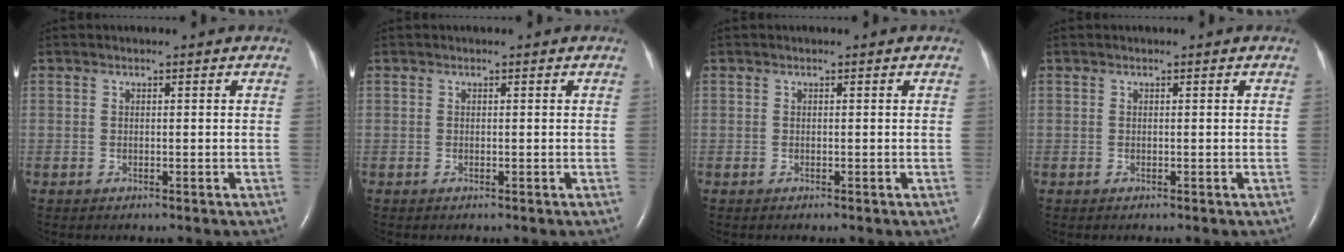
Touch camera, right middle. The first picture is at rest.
{"total": 0.0}
{"total": 0.0}
{"total": 0.0}